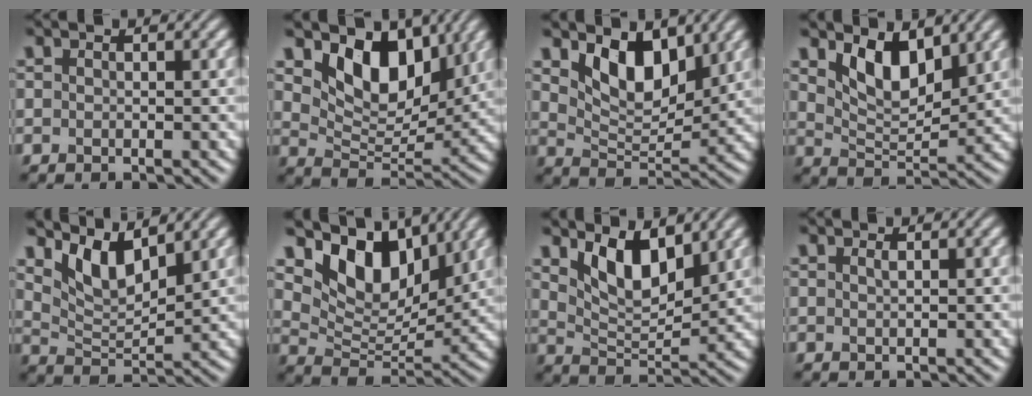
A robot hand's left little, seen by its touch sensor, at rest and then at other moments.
{"total": 7.7, "force": [3.8, 4.5, 4.9], "torque": [-0.083, -0.017, 0.061]}
{"total": 5.9, "force": [3.0, 3.1, 4.0], "torque": [-0.078, -0.015, 0.050]}
{"total": 5.2, "force": [2.8, 2.4, 3.7], "torque": [-0.078, -0.011, 0.047]}
{"total": 5.1, "force": [3.4, 2.0, 3.3], "torque": [-0.075, -0.010, 0.064]}
{"total": 8.6, "force": [5.2, 4.7, 5.0], "torque": [-0.086, -0.008, 0.090]}
{"total": 6.0, "force": [3.1, 2.6, 4.4], "torque": [-0.088, -0.011, 0.053]}
{"total": 0.6, "force": [0.3, 0.1, 0.5], "torque": [-0.008, 0.002, 0.004]}